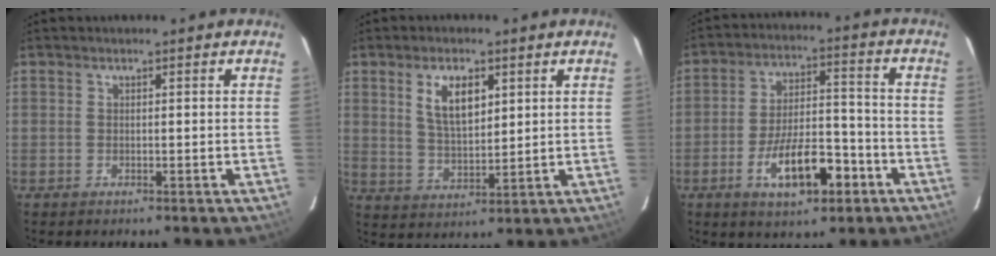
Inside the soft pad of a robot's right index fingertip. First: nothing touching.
{"total": 7.4, "force": [3.1, 3.4, 5.8], "torque": [-0.107, 0.004, 0.064]}
{"total": 12.4, "force": [-6.2, 5.0, 9.5], "torque": [-0.176, 0.008, -0.092]}